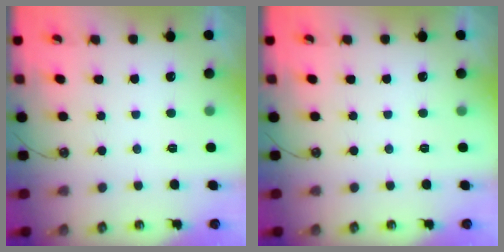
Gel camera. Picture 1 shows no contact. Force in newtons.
{"total": 0.0}